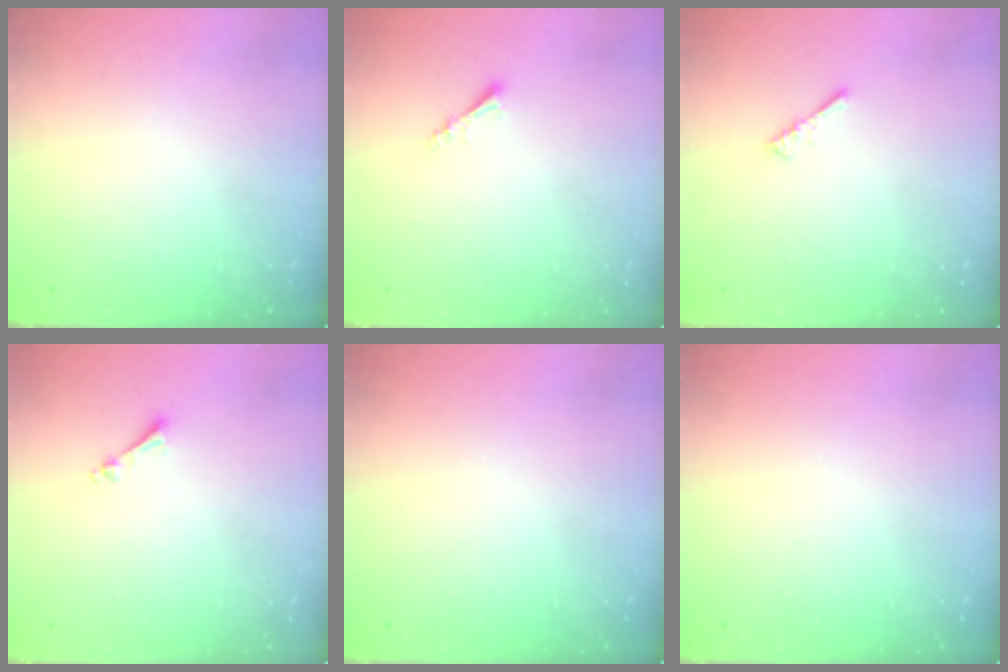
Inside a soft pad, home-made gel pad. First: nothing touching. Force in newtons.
{"total": 3.0, "press": 2.9, "slide": 0.6}
{"total": 0.0}
{"total": 2.5, "press": 2.5, "slide": 0.3}
{"total": 0.0}
{"total": 0.0}